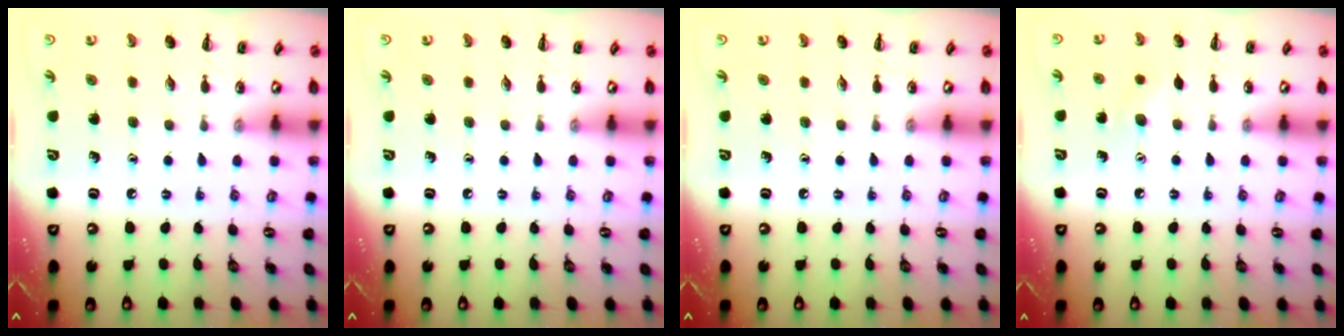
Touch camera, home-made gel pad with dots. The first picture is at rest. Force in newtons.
{"total": 0.0}
{"total": 0.0}
{"total": 5.7, "press": 5.5, "slide": 1.4}